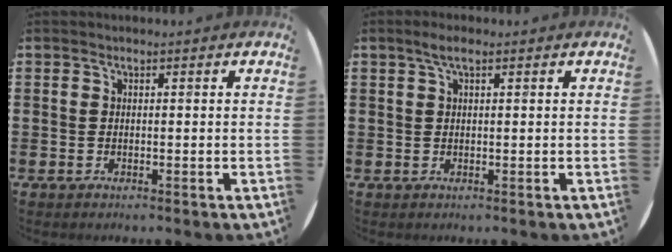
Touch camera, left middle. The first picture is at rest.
{"total": 1.9, "force": [1.0, 0.4, 1.6], "torque": [-0.032, 0.007, 0.016]}